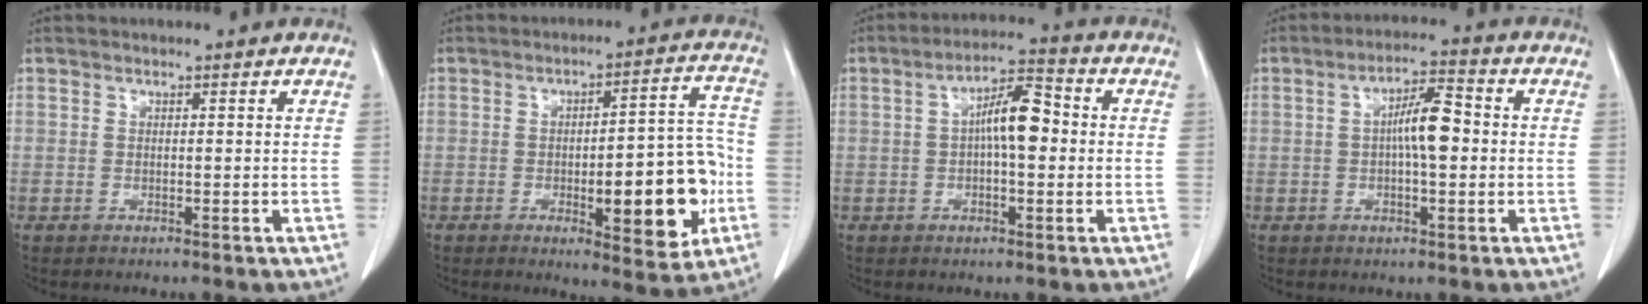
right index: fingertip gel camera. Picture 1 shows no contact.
{"total": 14.3, "force": [-3.5, 3.9, 13.3], "torque": [-0.165, 0.019, -0.038]}
{"total": 7.4, "force": [0.3, 2.2, 7.0], "torque": [-0.129, 0.022, 0.000]}
{"total": 6.6, "force": [0.1, 1.6, 6.4], "torque": [-0.117, 0.014, -0.003]}